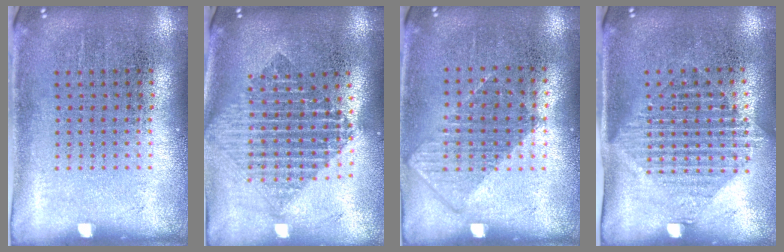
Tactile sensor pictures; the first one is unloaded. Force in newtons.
{"total": 2.0, "press": 1.6, "slide": 1.2}
{"total": 0.8, "press": 0.8, "slide": 0.4}
{"total": 1.5, "press": 1.2, "slide": 0.9}